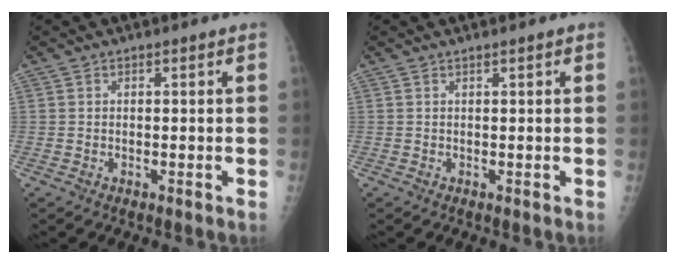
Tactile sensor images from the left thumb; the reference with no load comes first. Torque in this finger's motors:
{"motor_torque": [-0.37, -0.16, -0.28, -0.21, 0.07]}